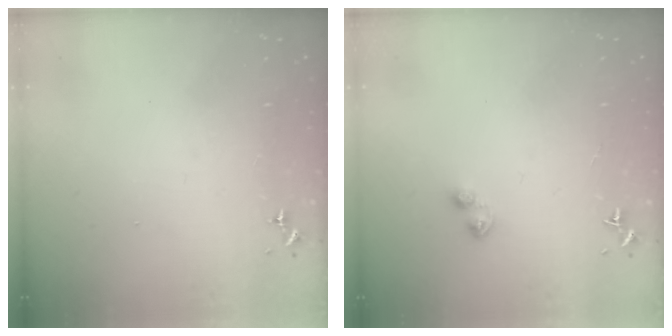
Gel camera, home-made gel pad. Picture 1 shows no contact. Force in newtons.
{"total": 2.7, "press": 2.7, "slide": 0.4}